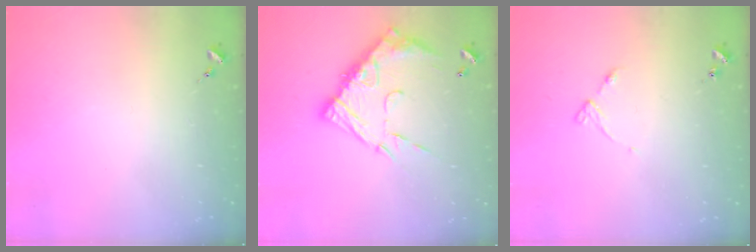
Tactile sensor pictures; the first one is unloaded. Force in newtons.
{"total": 17.2, "press": 17.1, "slide": 1.4}
{"total": 4.9, "press": 4.9, "slide": 0.6}